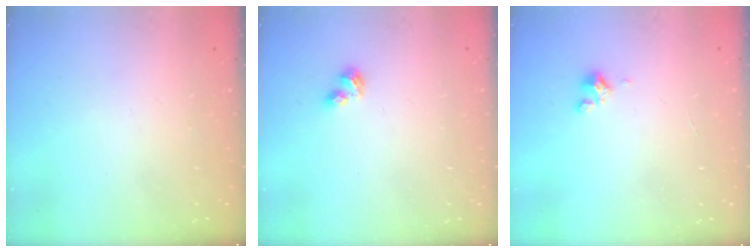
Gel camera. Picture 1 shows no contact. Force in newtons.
{"total": 3.7, "press": 3.7, "slide": 0.6}
{"total": 1.2, "press": 1.2, "slide": 0.2}